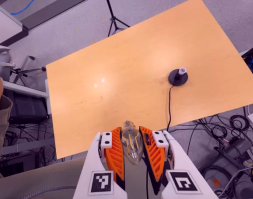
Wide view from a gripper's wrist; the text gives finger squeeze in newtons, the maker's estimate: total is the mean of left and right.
{"total": 23.3, "left": 25.5, "right": 21.2}